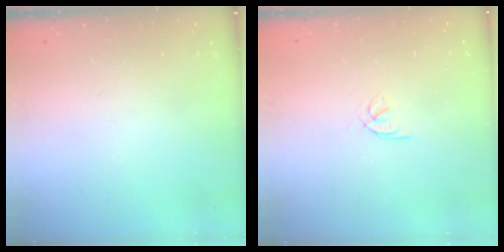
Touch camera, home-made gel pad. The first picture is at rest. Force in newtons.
{"total": 2.2, "press": 2.2, "slide": 0.2}